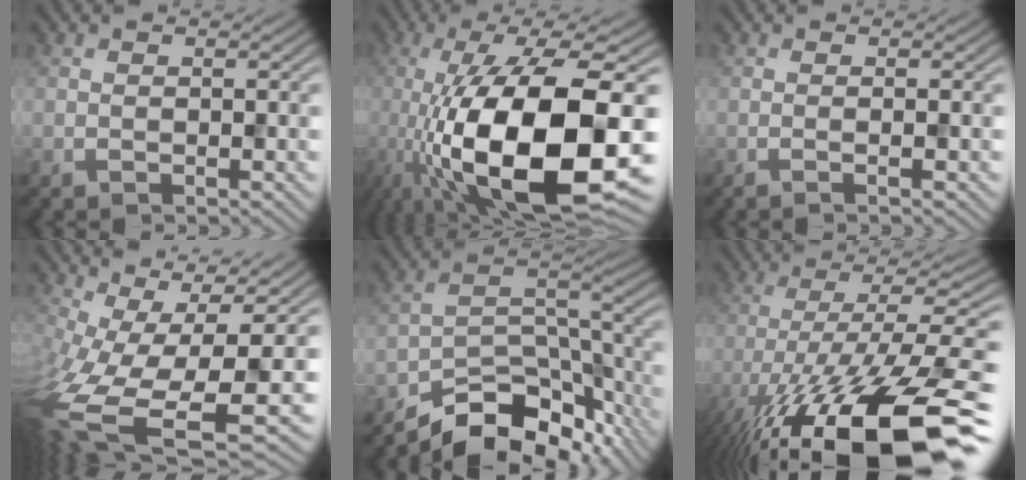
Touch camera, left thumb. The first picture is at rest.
{"total": 18.4, "force": [-5.4, 6.8, 16.2], "torque": [-0.294, -0.010, -0.086]}
{"total": 1.8, "force": [-0.4, 0.5, 1.7], "torque": [-0.018, 0.006, -0.013]}
{"total": 15.0, "force": [-4.2, 6.2, 13.0], "torque": [-0.284, -0.057, -0.042]}
{"total": 11.3, "force": [-9.5, 4.4, 4.2], "torque": [-0.053, -0.002, -0.163]}
{"total": 18.5, "force": [-10.6, 6.0, 14.0], "torque": [-0.239, -0.012, -0.171]}